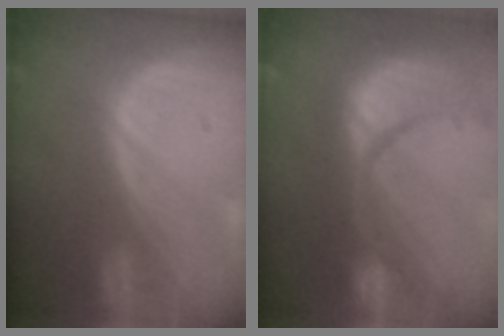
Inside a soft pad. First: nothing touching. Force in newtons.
{"total": 14.6, "press": 11.6, "slide": 8.9}